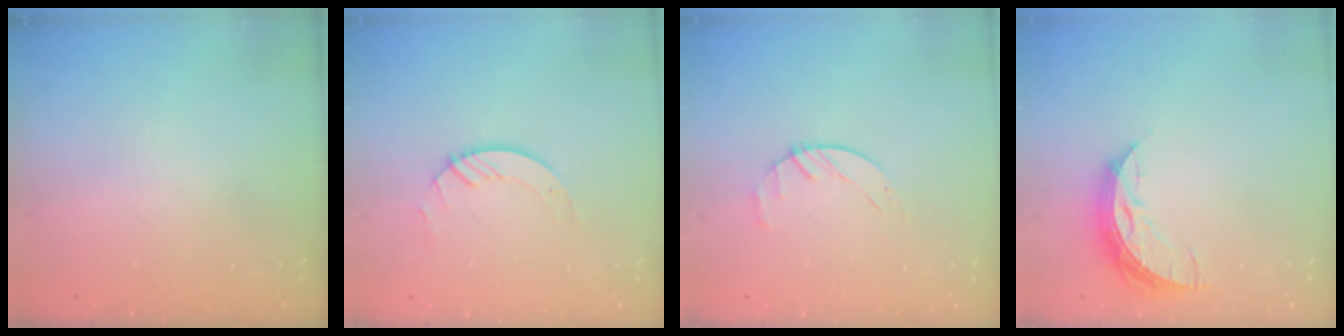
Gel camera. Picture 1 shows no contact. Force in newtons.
{"total": 3.0, "press": 3.0, "slide": 0.3}
{"total": 2.5, "press": 2.5, "slide": 0.4}
{"total": 8.1, "press": 8.0, "slide": 0.6}